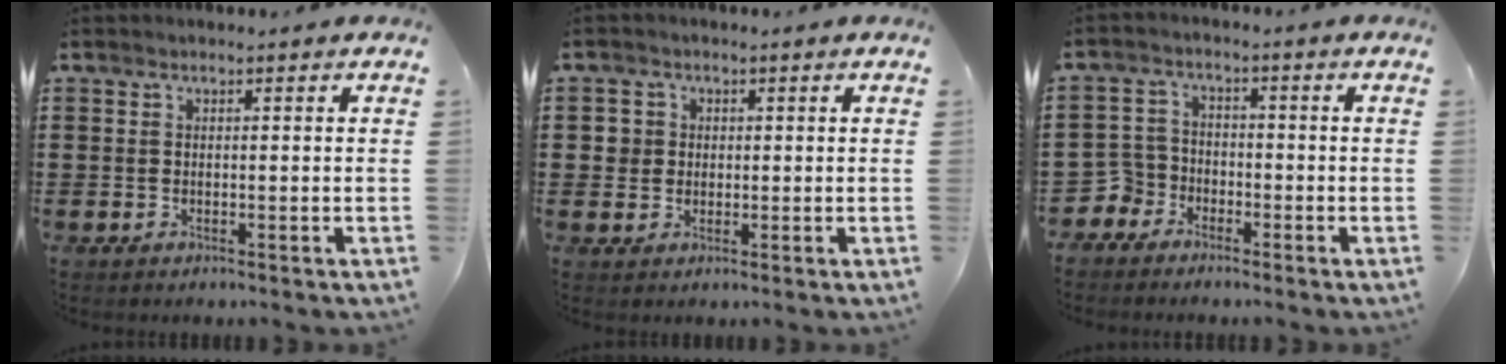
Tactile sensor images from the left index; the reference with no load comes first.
{"total": 2.5, "force": [0.4, 2.5, 0.4], "torque": [-0.019, 0.011, 0.004]}
{"total": 4.4, "force": [-3.4, 2.8, 0.5], "torque": [-0.041, -0.001, -0.077]}